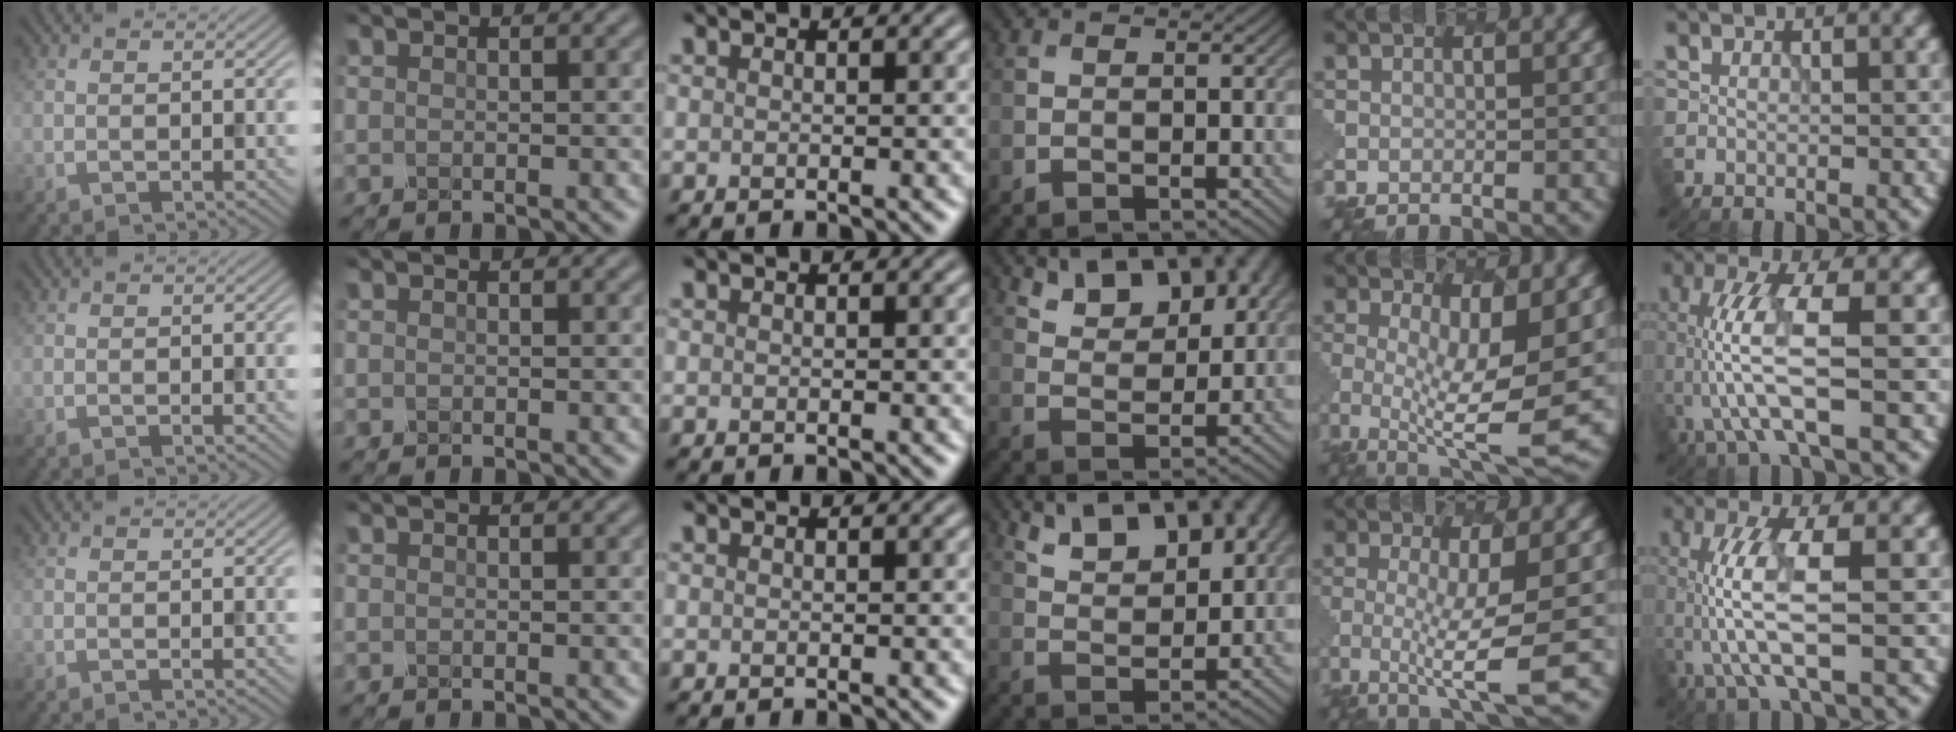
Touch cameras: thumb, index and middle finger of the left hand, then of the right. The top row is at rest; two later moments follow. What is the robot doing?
{"motion": "dispense", "object": "oil cruet"}